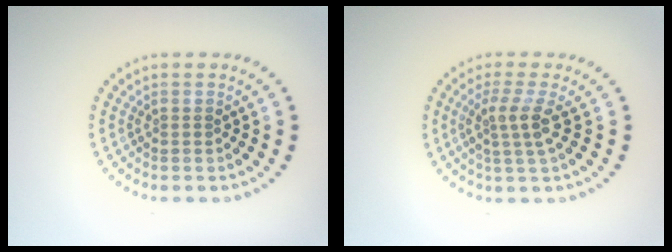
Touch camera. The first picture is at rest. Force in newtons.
{"total": 2.6, "press": 2.0, "slide": 1.7}